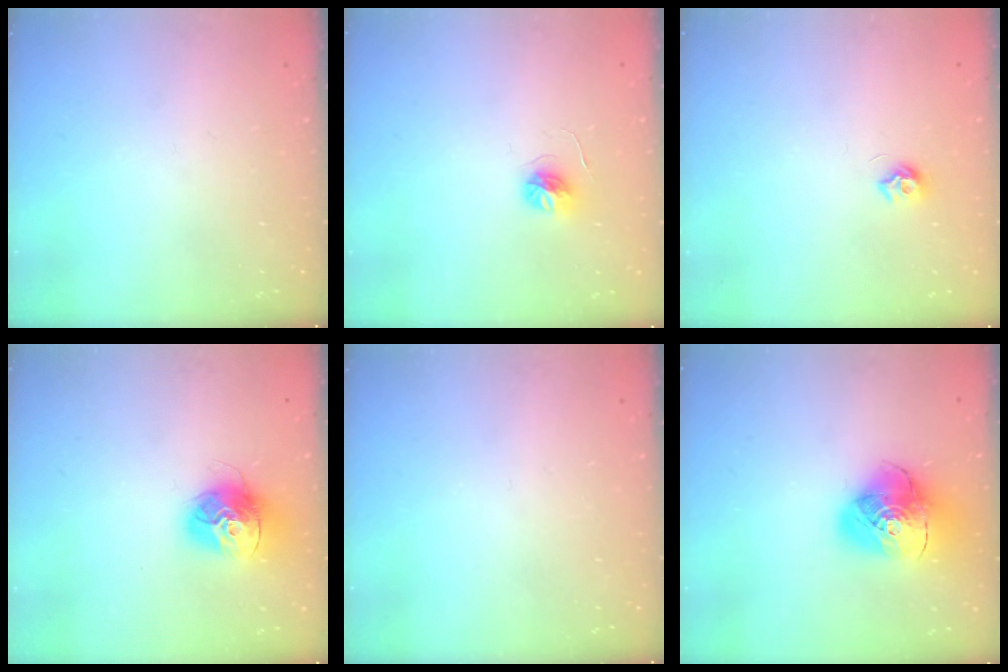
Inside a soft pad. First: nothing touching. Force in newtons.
{"total": 5.2, "press": 5.2, "slide": 0.6}
{"total": 6.4, "press": 6.3, "slide": 0.6}
{"total": 14.5, "press": 14.4, "slide": 1.4}
{"total": 0.0}
{"total": 15.3, "press": 15.2, "slide": 1.8}